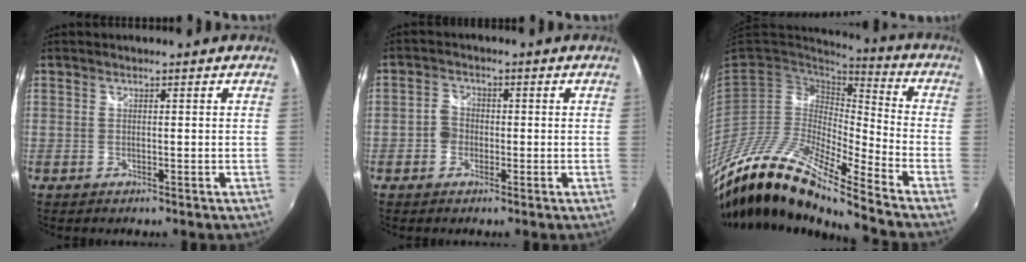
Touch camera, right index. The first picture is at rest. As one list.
[{"total": 2.8, "force": [-1.0, 2.5, 0.9], "torque": [-0.017, 0.008, -0.023]}, {"total": 19.1, "force": [-14.6, 1.8, 12.1], "torque": [-0.219, -0.034, -0.291]}]